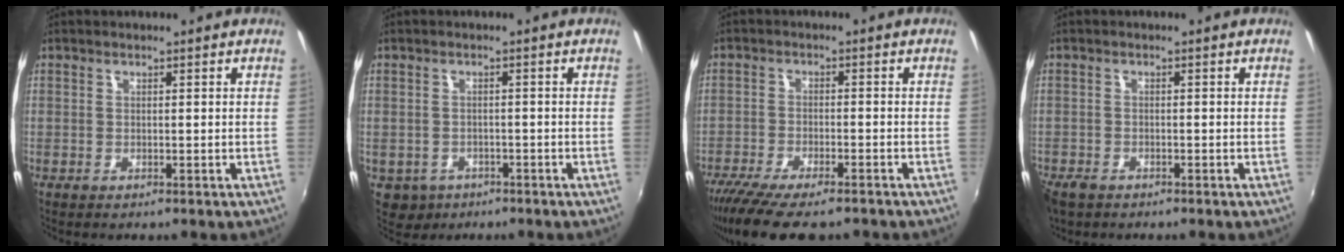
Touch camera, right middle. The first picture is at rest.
{"total": 4.6, "force": [-2.0, 3.8, 1.4], "torque": [-0.037, -0.004, -0.023]}
{"total": 12.4, "force": [-10.0, 2.8, 6.8], "torque": [-0.149, -0.043, -0.168]}
{"total": 3.6, "force": [-2.7, 1.9, 1.4], "torque": [-0.041, -0.013, -0.052]}